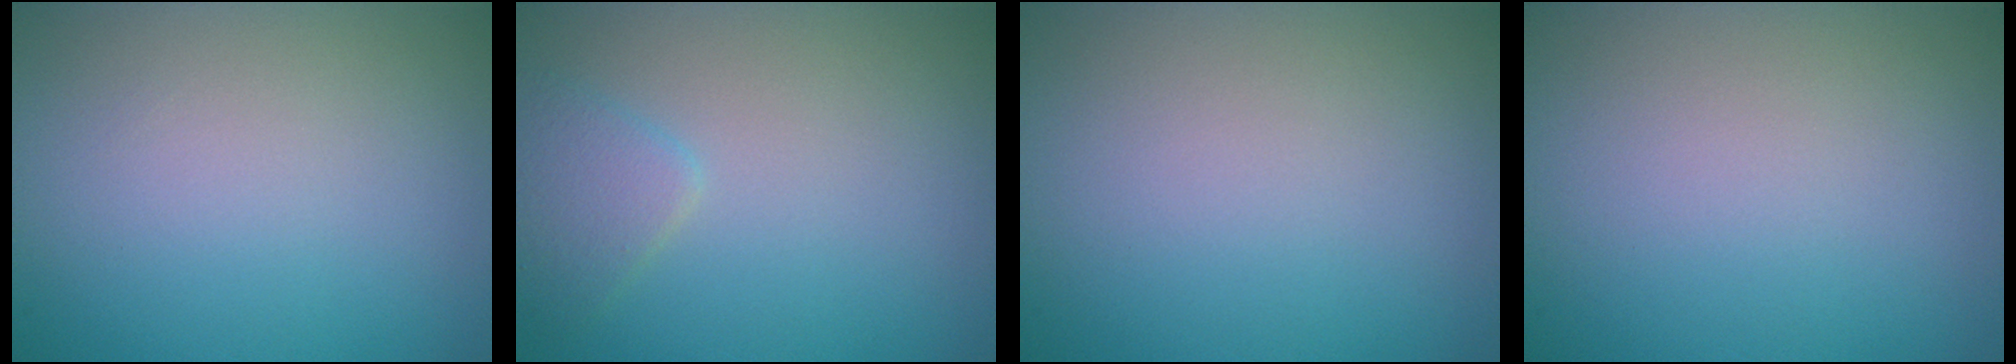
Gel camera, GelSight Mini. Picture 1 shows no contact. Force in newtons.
{"total": 1.9, "press": 1.9, "slide": 0.2}
{"total": 0.0}
{"total": 0.0}